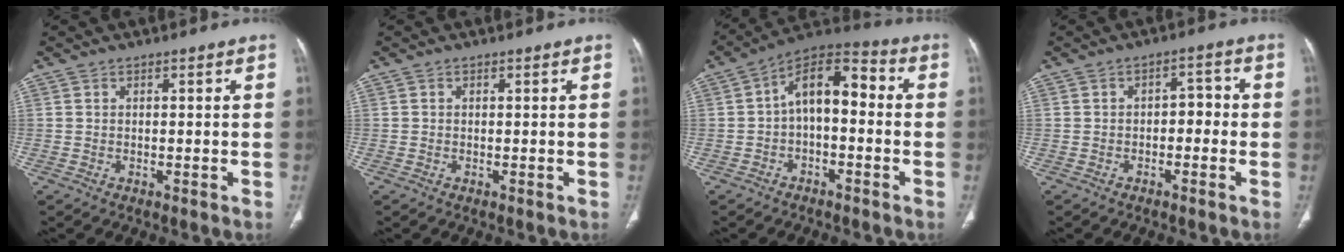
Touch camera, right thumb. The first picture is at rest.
{"total": 0.0}
{"total": 11.2, "force": [-0.4, 6.2, 9.3], "torque": [-0.128, 0.048, -0.020]}
{"total": 3.8, "force": [-0.9, 2.4, 2.7], "torque": [-0.022, 0.021, -0.021]}